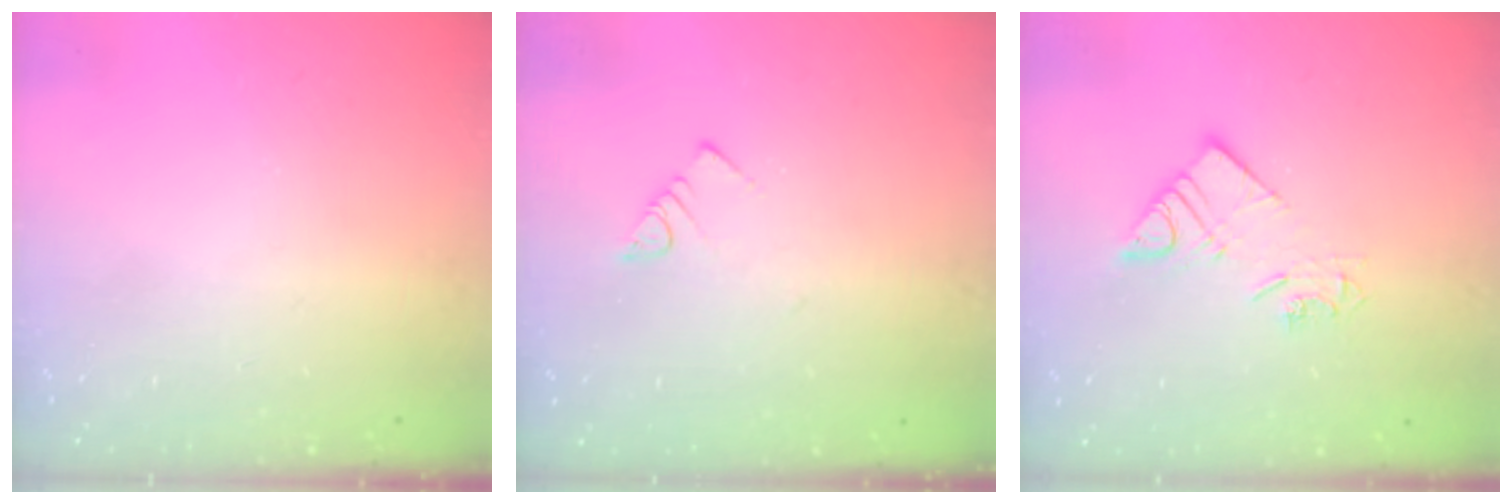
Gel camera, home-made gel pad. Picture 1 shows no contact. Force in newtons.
{"total": 2.8, "press": 2.7, "slide": 0.4}
{"total": 8.7, "press": 8.7, "slide": 0.7}